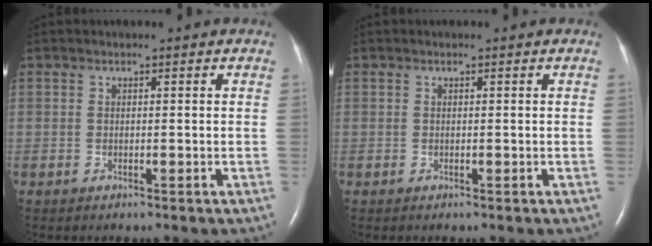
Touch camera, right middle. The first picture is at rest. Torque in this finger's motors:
{"motor_torque": [0.09, -0.14, 0.00, 0.00]}